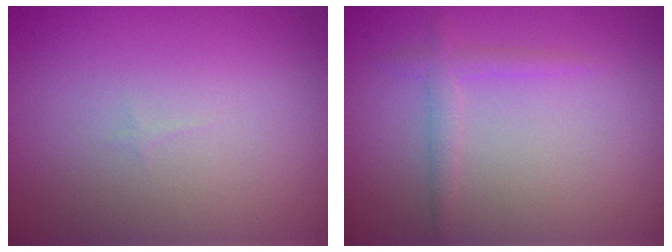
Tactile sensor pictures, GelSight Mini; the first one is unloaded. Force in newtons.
{"total": 1.3, "press": 1.3, "slide": 0.0}